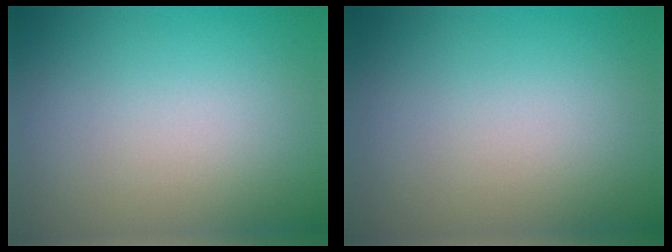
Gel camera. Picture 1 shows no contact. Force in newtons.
{"total": 0.0}